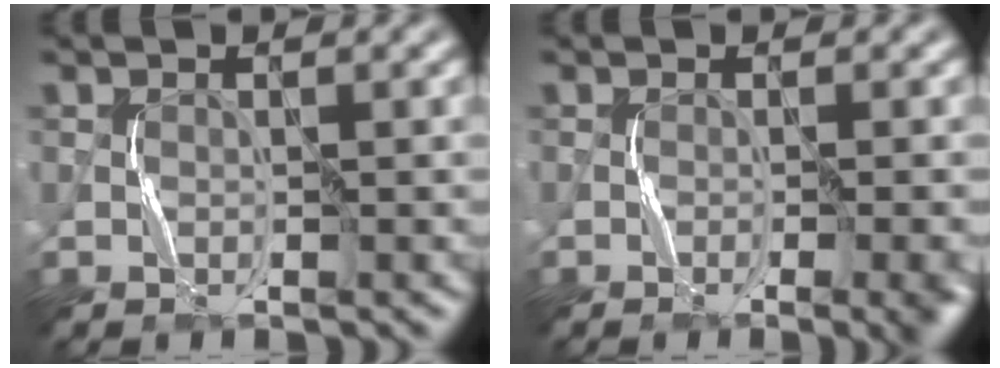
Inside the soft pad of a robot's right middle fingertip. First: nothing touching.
{"total": 3.5, "force": [-1.4, 0.9, 3.1], "torque": [-0.033, 0.003, -0.020]}